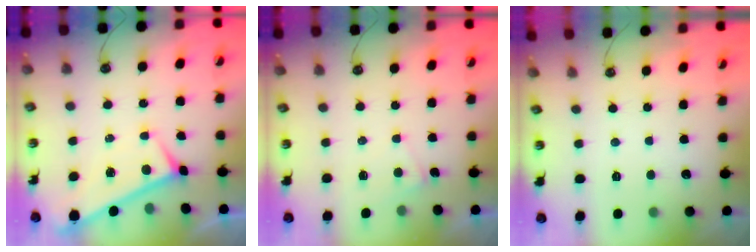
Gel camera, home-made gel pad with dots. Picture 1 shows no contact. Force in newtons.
{"total": 2.4, "press": 2.4, "slide": 0.1}
{"total": 0.0}